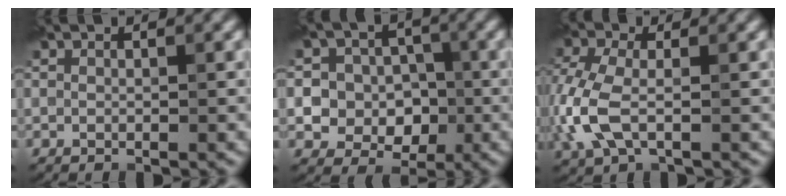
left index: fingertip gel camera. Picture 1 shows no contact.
{"total": 7.1, "force": [-0.6, 6.6, 2.6], "torque": [-0.036, 0.032, -0.037]}
{"total": 5.5, "force": [-1.1, 3.0, 4.5], "torque": [-0.125, 0.004, -0.029]}